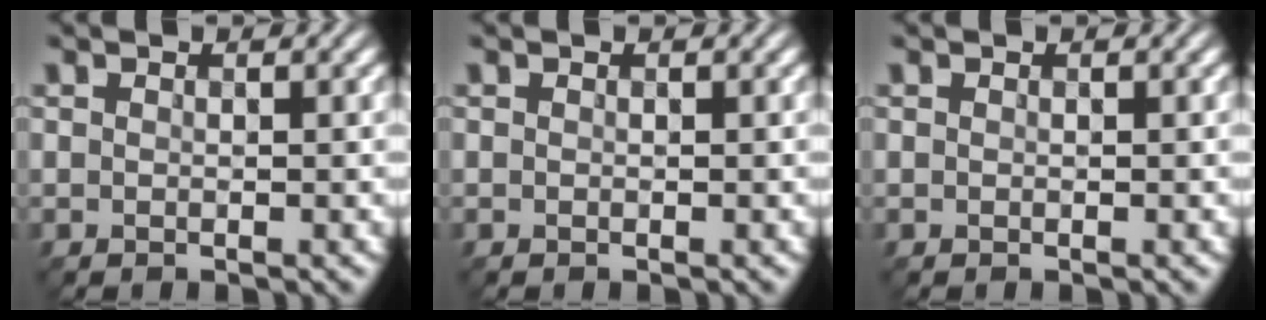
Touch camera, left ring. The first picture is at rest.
{"total": 0.0}
{"total": 0.0}